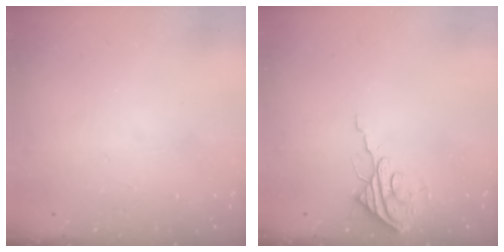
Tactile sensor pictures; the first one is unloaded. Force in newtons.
{"total": 8.0, "press": 8.0, "slide": 0.3}